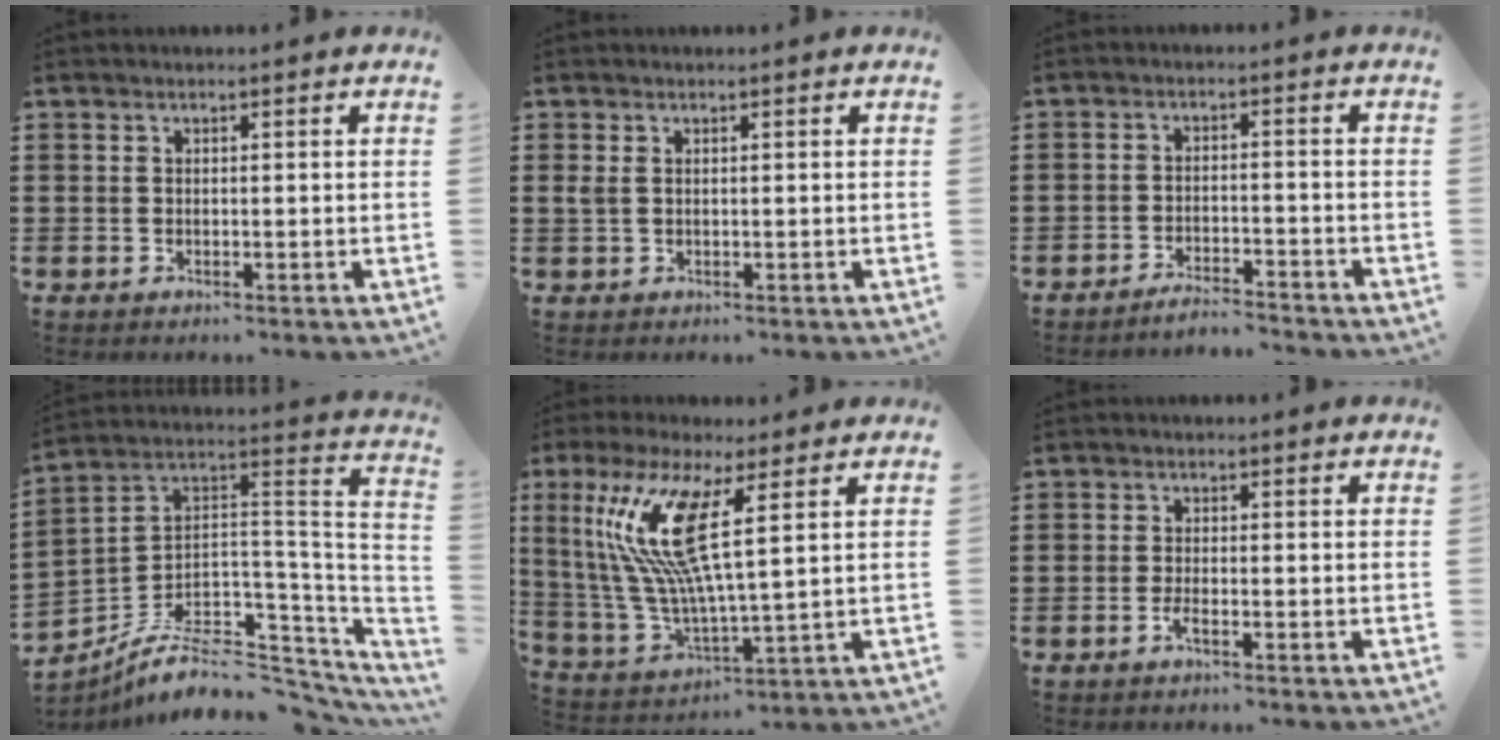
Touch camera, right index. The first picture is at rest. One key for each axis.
{"total": 1.1, "fx": 0.4, "fy": 0.6, "fz": 0.8, "tx": -0.026, "ty": 0.002, "tz": 0.003}
{"total": 3.3, "fx": -3.3, "fy": 0.0, "fz": 0.4, "tx": -0.010, "ty": 0.002, "tz": -0.068}
{"total": 8.7, "fx": -6.6, "fy": 3.4, "fz": 4.6, "tx": -0.083, "ty": 0.007, "tz": -0.123}
{"total": 13.7, "fx": 5.1, "fy": 2.4, "fz": 12.5, "tx": -0.275, "ty": -0.015, "tz": 0.084}
{"total": 1.5, "fx": -0.7, "fy": 0.2, "fz": 1.3, "tx": -0.031, "ty": -0.004, "tz": -0.014}